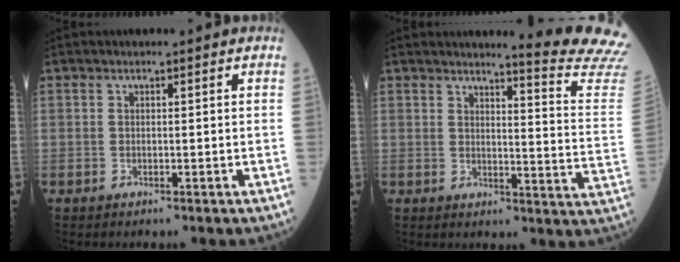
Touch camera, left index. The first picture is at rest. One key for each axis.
{"total": 13.6, "fx": 13.1, "fy": -2.5, "fz": 2.5, "tx": -0.030, "ty": -0.146, "tz": 0.130}